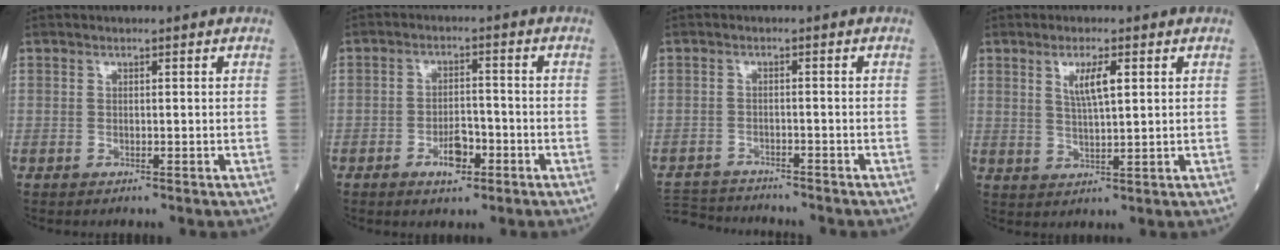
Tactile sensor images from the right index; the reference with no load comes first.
{"total": 3.6, "force": [-1.8, 2.1, 2.3], "torque": [-0.032, 0.007, -0.027]}
{"total": 8.7, "force": [-8.5, 1.1, 1.6], "torque": [-0.033, 0.000, -0.137]}
{"total": 4.4, "force": [1.7, 0.7, 4.0], "torque": [-0.076, 0.002, 0.033]}